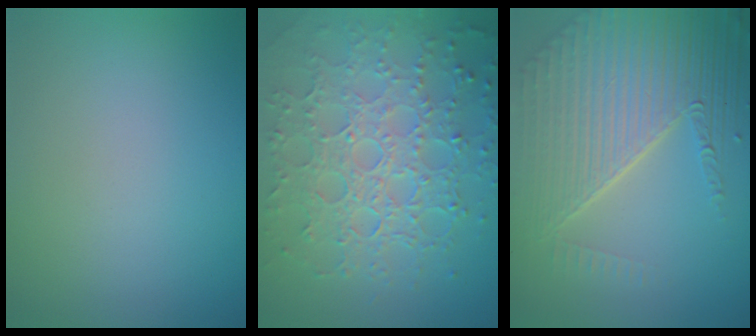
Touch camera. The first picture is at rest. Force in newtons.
{"total": 7.7, "press": 5.5, "slide": 5.4}
{"total": 8.5, "press": 5.6, "slide": 6.3}